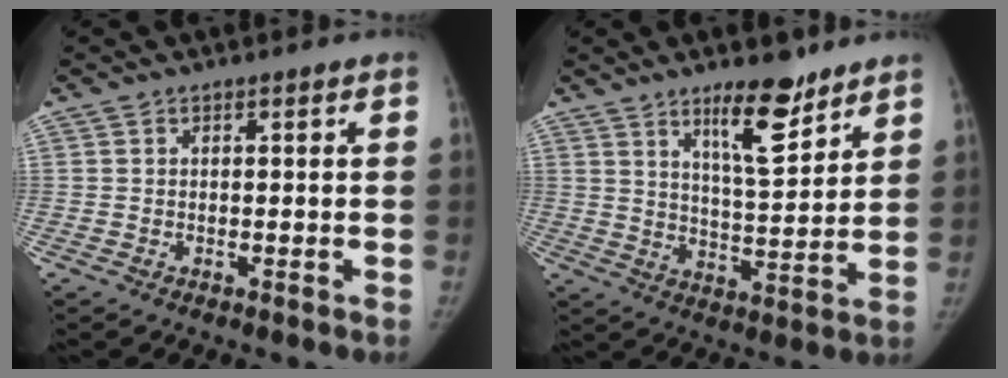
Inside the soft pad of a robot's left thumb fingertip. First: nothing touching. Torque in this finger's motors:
{"motor_torque": [0.37, -0.05, 1.45, -1.05, 0.32]}